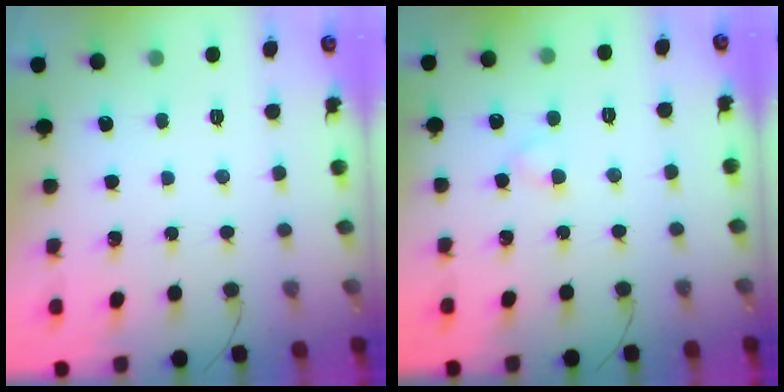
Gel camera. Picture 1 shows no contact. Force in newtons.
{"total": 2.0, "press": 1.8, "slide": 0.9}